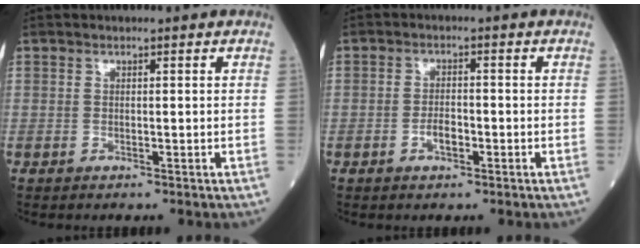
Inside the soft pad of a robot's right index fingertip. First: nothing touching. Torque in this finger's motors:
{"motor_torque": [0.18, -0.15, 0.28, 0.04]}